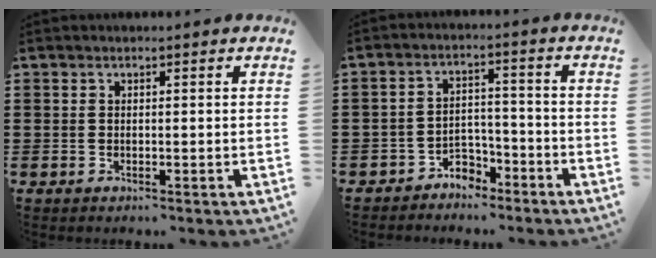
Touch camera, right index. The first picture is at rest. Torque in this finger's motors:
{"motor_torque": [0.30, -0.04, -0.59, -0.13]}